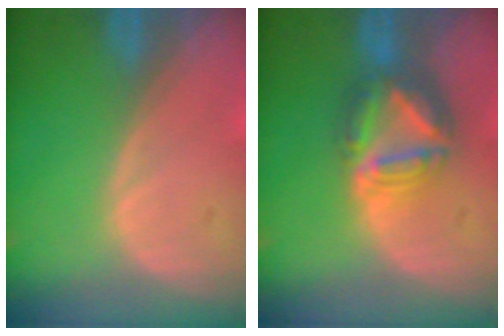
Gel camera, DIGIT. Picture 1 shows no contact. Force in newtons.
{"total": 7.8, "press": 6.7, "slide": 4.1}